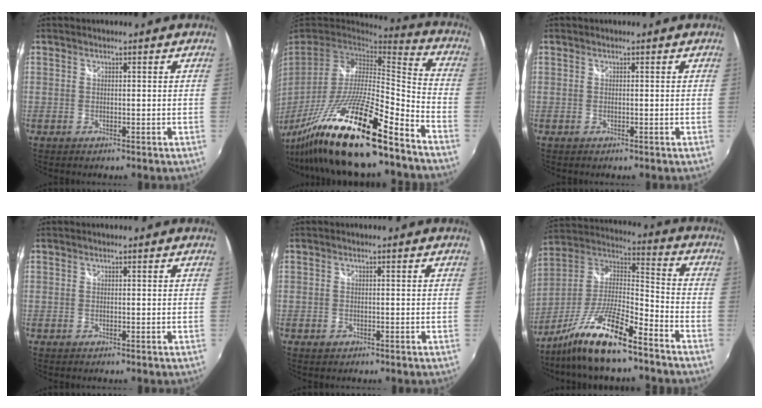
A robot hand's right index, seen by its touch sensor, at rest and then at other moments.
{"total": 24.2, "force": [-17.3, 2.2, 16.8], "torque": [-0.311, -0.048, -0.314]}
{"total": 0.0}
{"total": 0.0}
{"total": 1.2, "force": [-0.7, 0.9, 0.4], "torque": [-0.008, -0.002, -0.011]}
{"total": 16.3, "force": [-11.3, 2.9, 11.4], "torque": [-0.235, -0.007, -0.217]}